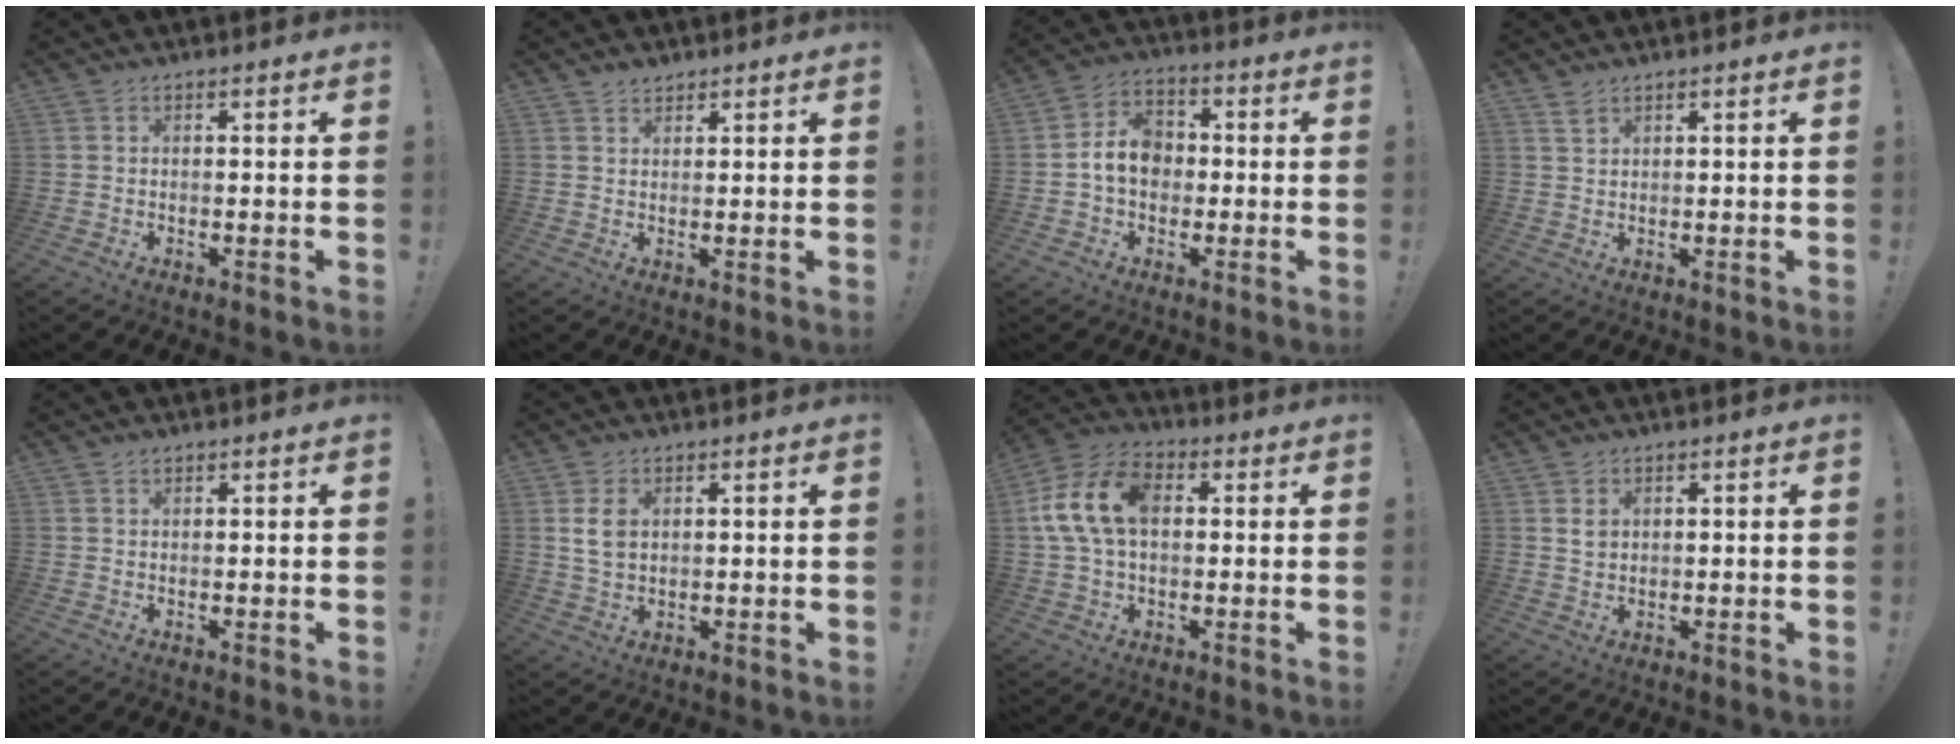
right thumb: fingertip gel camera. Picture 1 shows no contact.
{"total": 2.0, "force": [1.7, 0.9, 0.4], "torque": [0.001, -0.012, 0.031]}
{"total": 10.0, "force": [-0.6, 7.7, 6.4], "torque": [-0.104, 0.013, -0.007]}
{"total": 2.2, "force": [1.7, 0.8, 1.0], "torque": [-0.016, -0.009, 0.032]}
{"total": 0.6, "force": [0.5, 0.3, 0.1], "torque": [0.000, -0.001, 0.010]}
{"total": 5.5, "force": [1.6, 3.8, 3.6], "torque": [-0.058, -0.001, 0.027]}
{"total": 14.7, "force": [2.1, 9.5, 11.0], "torque": [-0.224, 0.011, 0.039]}
{"total": 2.6, "force": [1.2, 1.9, 1.2], "torque": [-0.003, -0.005, 0.018]}